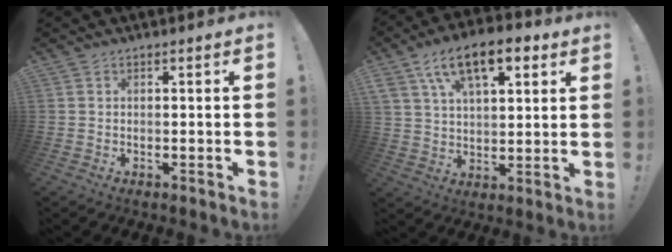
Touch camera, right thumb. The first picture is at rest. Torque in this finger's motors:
{"motor_torque": [0.84, 3.38, 0.42, 0.06, 0.11]}